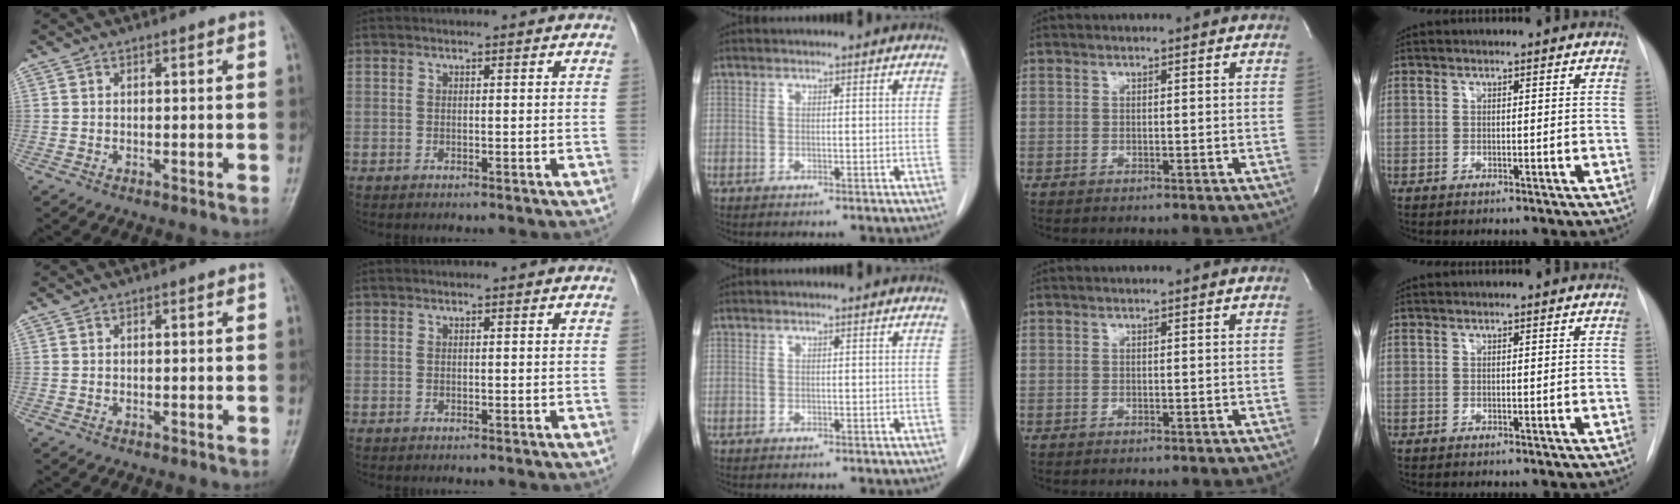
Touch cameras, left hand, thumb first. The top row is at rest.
{}